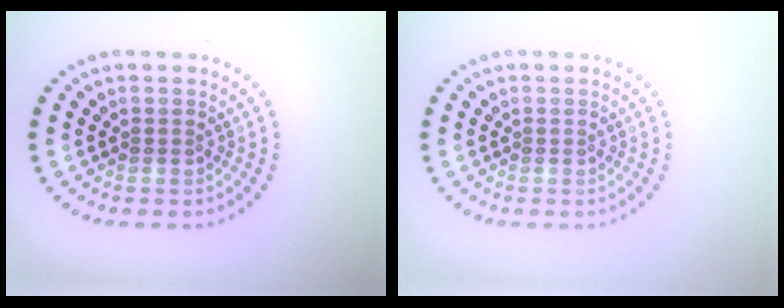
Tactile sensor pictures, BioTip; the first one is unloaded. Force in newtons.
{"total": 0.0}